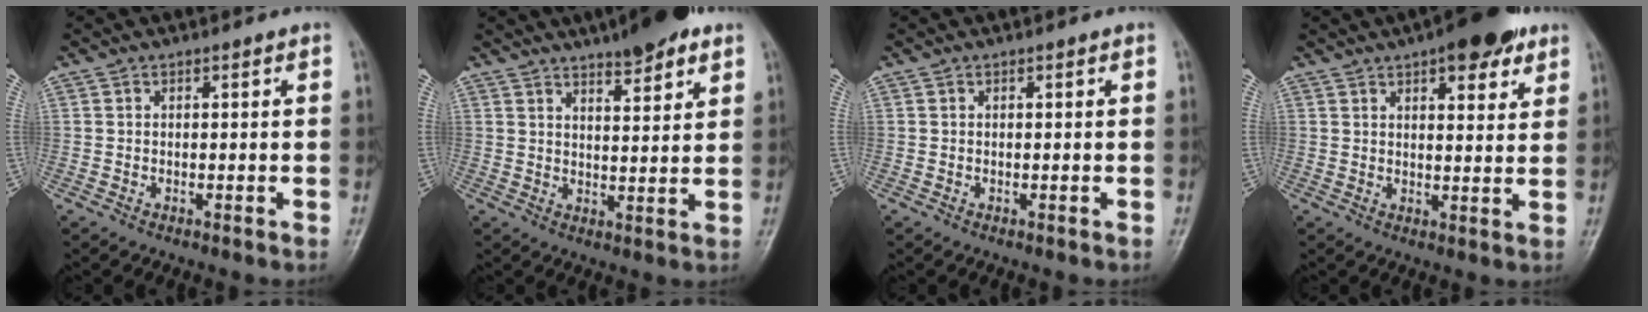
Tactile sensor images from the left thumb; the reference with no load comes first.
{"total": 8.7, "force": [6.1, 2.3, 5.8], "torque": [-0.067, -0.027, 0.088]}
{"total": 0.0}
{"total": 10.8, "force": [6.3, 4.2, 7.6], "torque": [-0.074, -0.022, 0.082]}